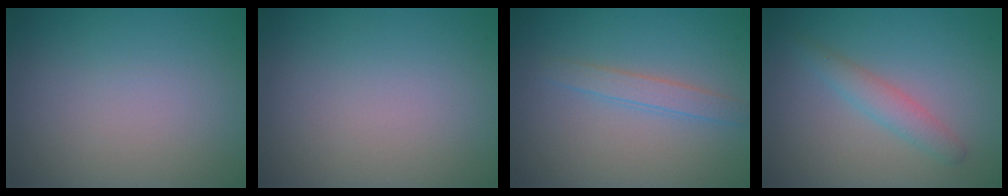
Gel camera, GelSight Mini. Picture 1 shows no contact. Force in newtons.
{"total": 0.0}
{"total": 1.7, "press": 1.7, "slide": 0.1}
{"total": 2.1, "press": 2.1, "slide": 0.1}